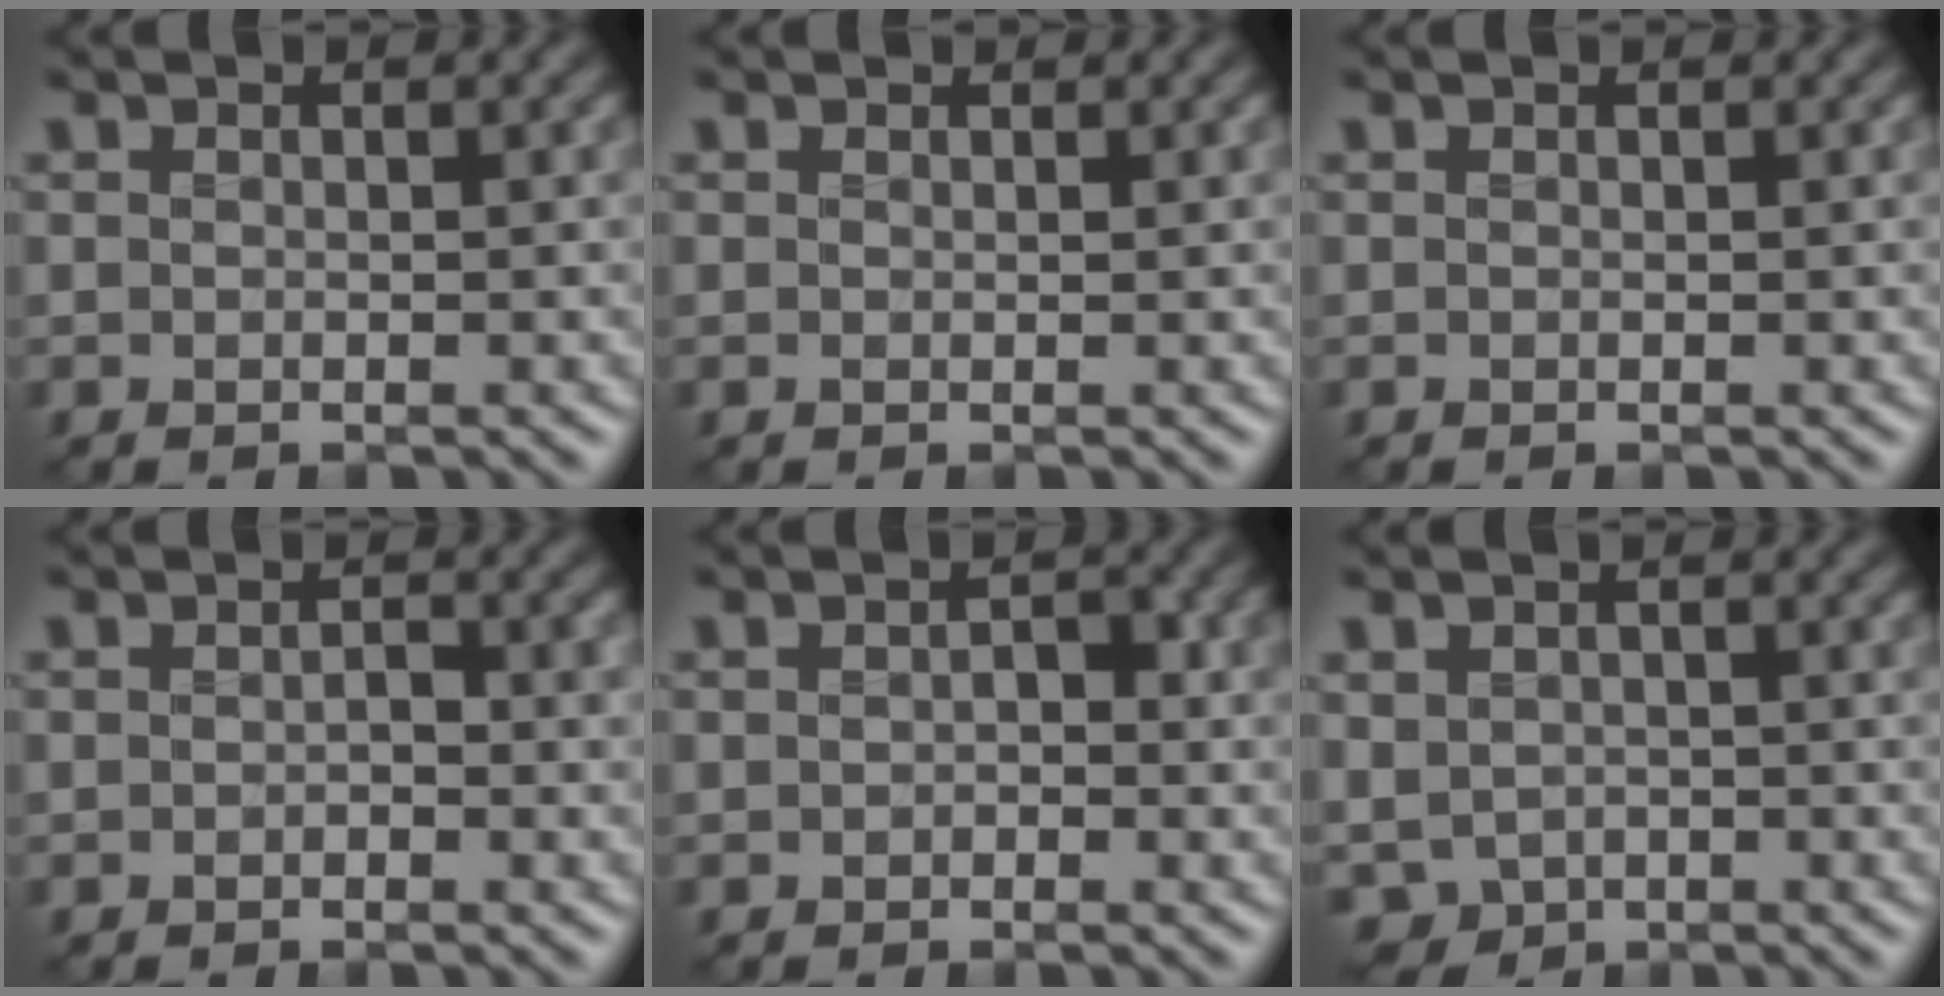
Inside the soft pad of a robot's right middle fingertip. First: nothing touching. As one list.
[{"total": 0.5, "force": [0.5, 0.2, 0.0], "torque": [-0.005, -0.003, 0.006]}, {"total": 0.0}, {"total": 1.0, "force": [-0.6, 0.6, 0.6], "torque": [-0.011, -0.004, -0.014]}, {"total": 1.5, "force": [-0.5, 1.1, 0.9], "torque": [-0.016, -0.002, -0.012]}, {"total": 3.5, "force": [-1.0, 3.0, 1.6], "torque": [-0.039, -0.012, -0.016]}]